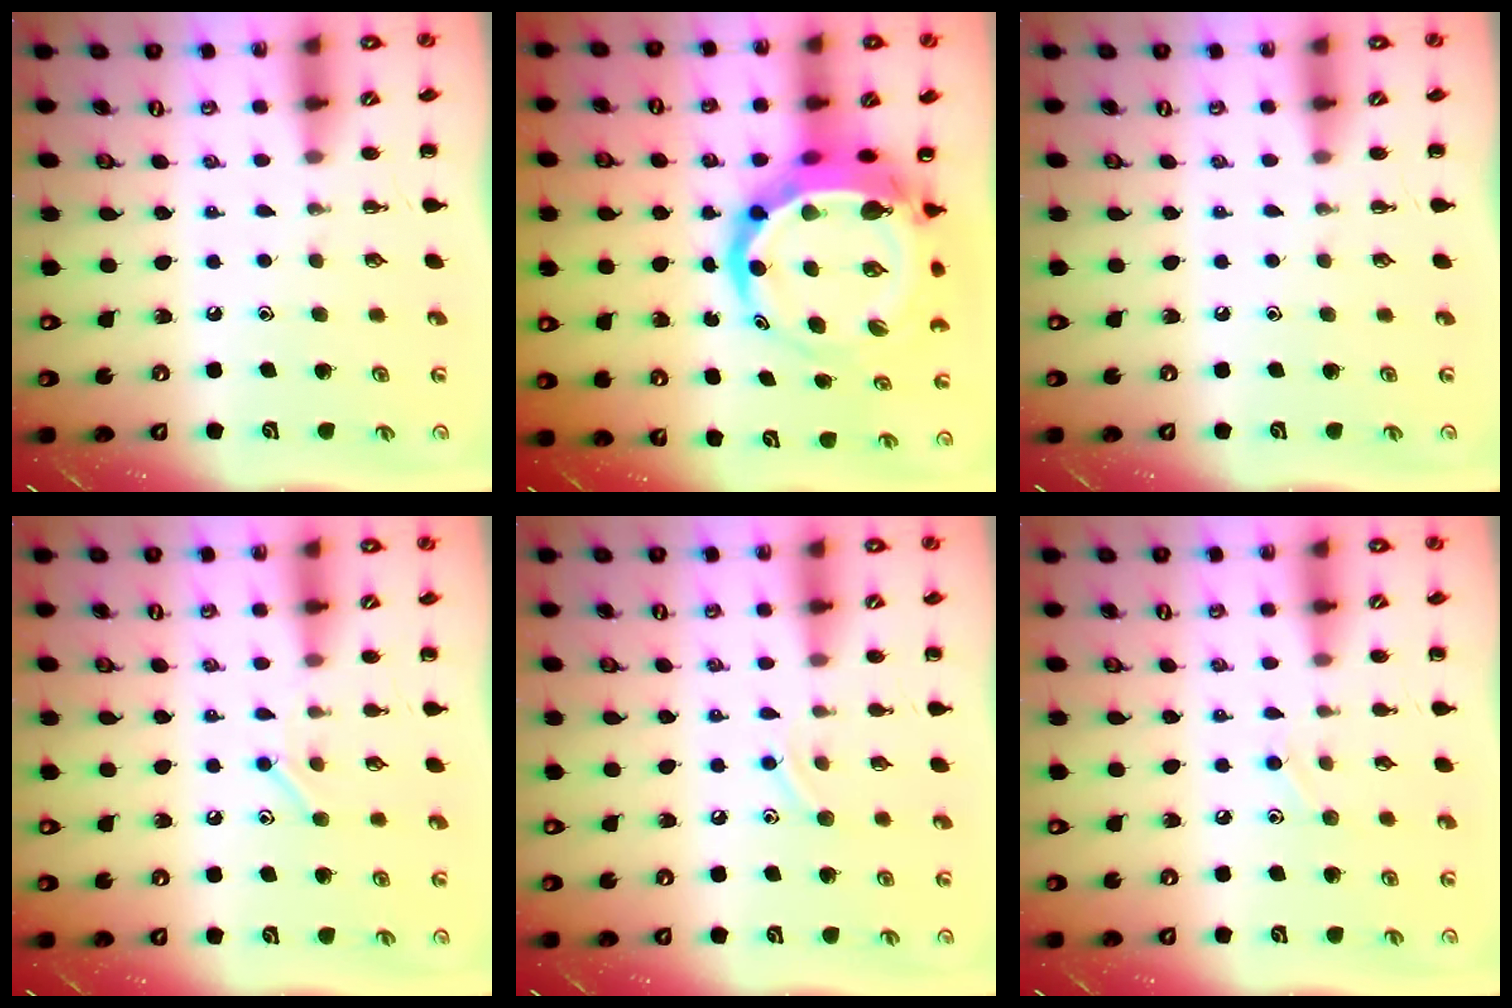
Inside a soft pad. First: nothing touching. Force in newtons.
{"total": 12.8, "press": 12.3, "slide": 3.6}
{"total": 0.0}
{"total": 6.8, "press": 6.8, "slide": 0.8}
{"total": 8.3, "press": 8.1, "slide": 1.8}
{"total": 6.4, "press": 6.0, "slide": 2.3}